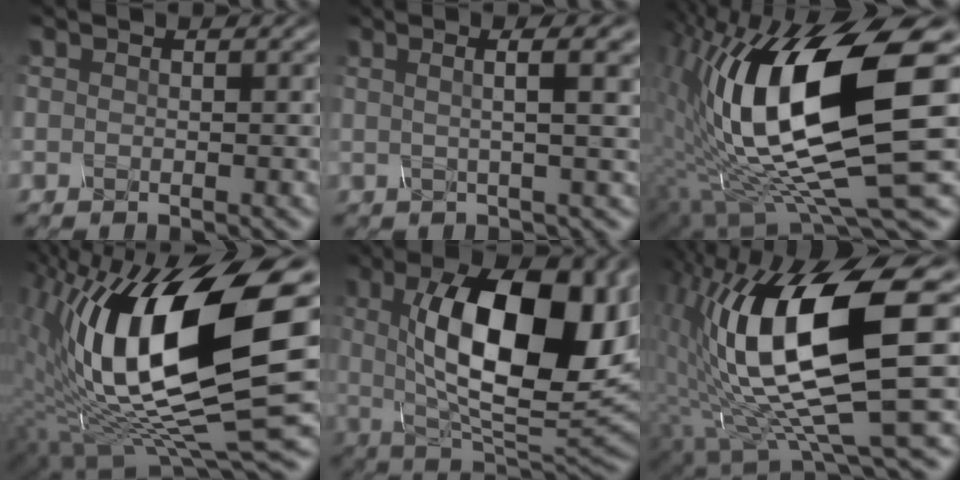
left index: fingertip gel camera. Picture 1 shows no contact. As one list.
[{"total": 6.8, "force": [2.5, 2.0, 6.0], "torque": [-0.064, 0.032, 0.004]}, {"total": 16.3, "force": [0.8, 6.0, 15.1], "torque": [-0.284, -0.009, 0.012]}, {"total": 17.1, "force": [2.2, 6.8, 15.5], "torque": [-0.287, 0.004, 0.032]}, {"total": 14.8, "force": [2.3, 6.3, 13.2], "torque": [-0.187, -0.004, 0.028]}, {"total": 14.9, "force": [1.1, 4.7, 14.1], "torque": [-0.265, -0.015, 0.023]}]